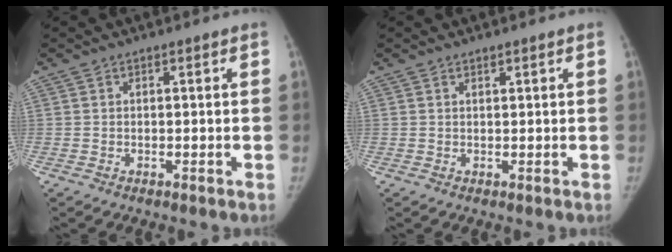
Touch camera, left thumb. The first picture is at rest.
{"total": 0.7, "force": [0.6, 0.2, 0.2], "torque": [-0.004, -0.005, 0.010]}